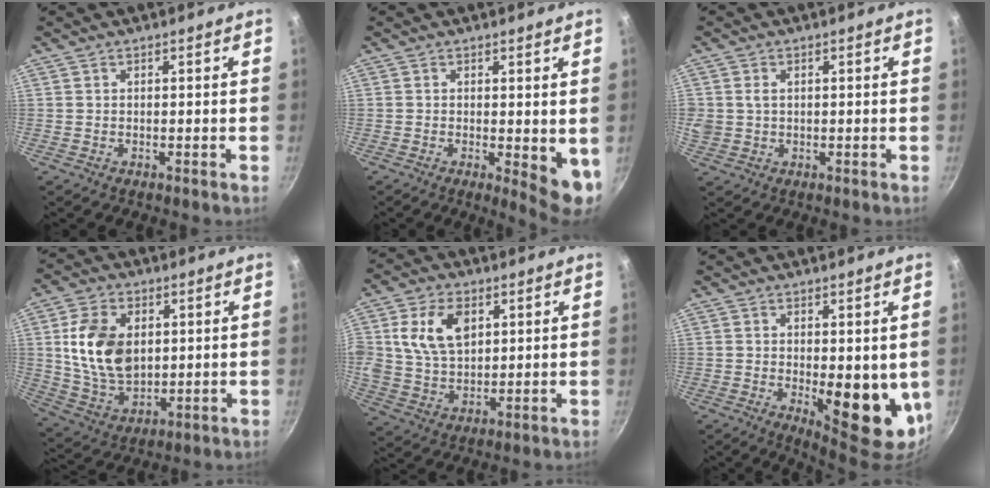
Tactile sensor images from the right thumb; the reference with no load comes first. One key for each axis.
{"total": 6.3, "fx": -0.1, "fy": 2.3, "fz": 5.8, "tx": -0.068, "ty": -0.012, "tz": 0.002}
{"total": 3.1, "fx": 0.6, "fy": 2.5, "fz": 1.7, "tx": -0.023, "ty": 0.001, "tz": 0.013}
{"total": 14.4, "fx": 2.4, "fy": 9.8, "fz": 10.3, "tx": -0.174, "ty": -0.015, "tz": 0.055}
{"total": 11.7, "fx": 3.5, "fy": 7.7, "fz": 8.0, "tx": -0.135, "ty": -0.009, "tz": 0.064}
{"total": 12.3, "fx": -0.7, "fy": 5.3, "fz": 11.1, "tx": -0.125, "ty": -0.022, "tz": 0.005}